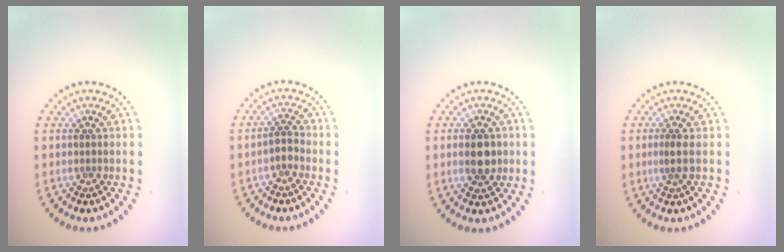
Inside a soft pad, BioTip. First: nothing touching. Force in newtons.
{"total": 1.6, "press": 1.2, "slide": 1.0}
{"total": 3.2, "press": 3.2, "slide": 0.2}
{"total": 1.1, "press": 0.7, "slide": 0.9}